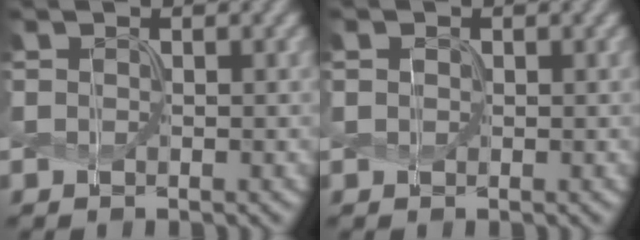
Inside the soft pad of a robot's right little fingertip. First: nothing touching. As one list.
[{"total": 0.6, "force": [0.3, 0.5, 0.1], "torque": [-0.002, 0.002, 0.001]}]